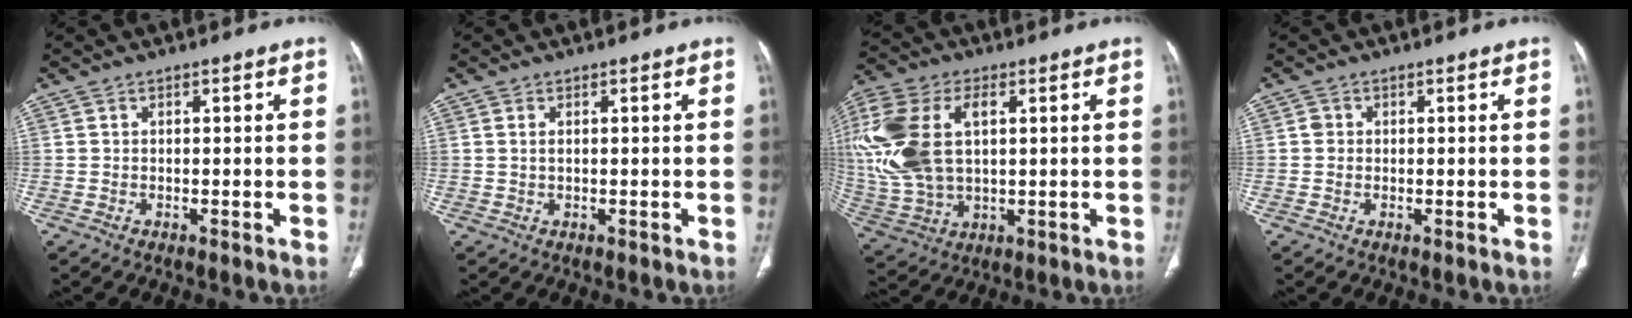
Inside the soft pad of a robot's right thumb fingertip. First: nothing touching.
{"total": 1.0, "force": [0.3, 0.5, 0.8], "torque": [-0.022, 0.003, 0.009]}
{"total": 21.2, "force": [3.8, 12.7, 16.5], "torque": [-0.388, 0.000, 0.075]}
{"total": 1.2, "force": [0.1, 1.1, 0.4], "torque": [-0.002, 0.003, 0.002]}